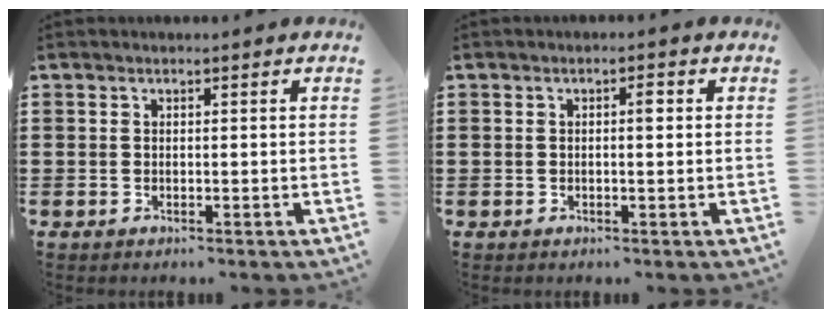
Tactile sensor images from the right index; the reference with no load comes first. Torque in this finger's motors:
{"motor_torque": [0.08, -0.03, 0.04, 0.03]}